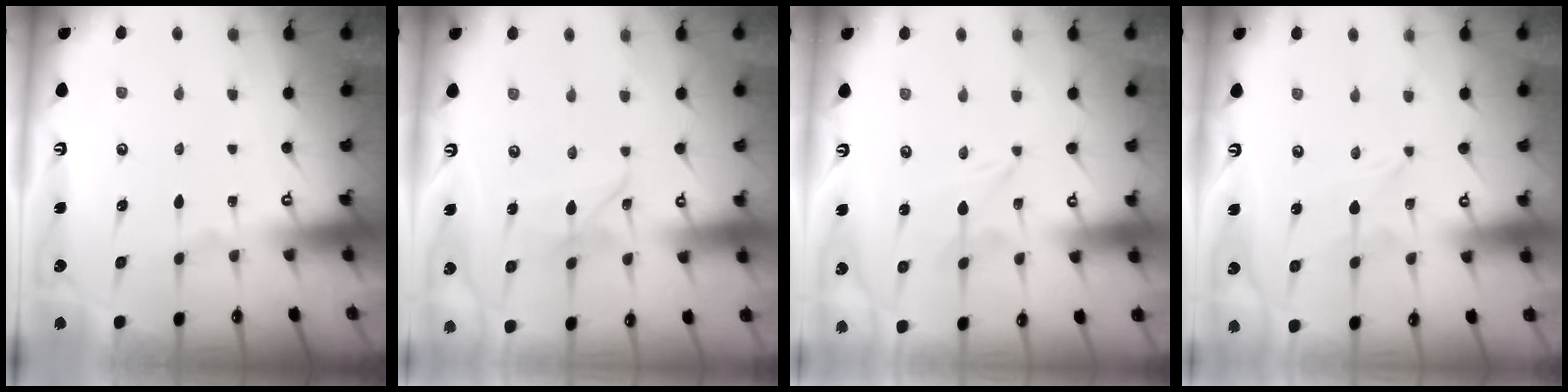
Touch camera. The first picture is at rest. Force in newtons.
{"total": 3.9, "press": 3.9, "slide": 0.3}
{"total": 0.0}
{"total": 0.0}